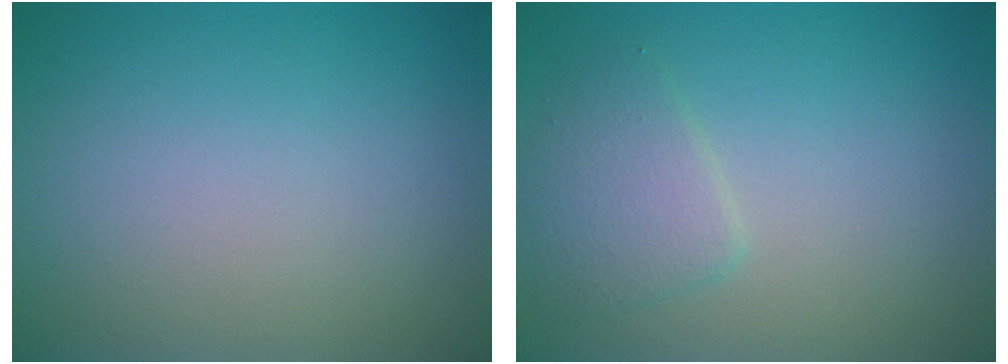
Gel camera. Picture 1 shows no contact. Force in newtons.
{"total": 2.5, "press": 2.5, "slide": 0.1}